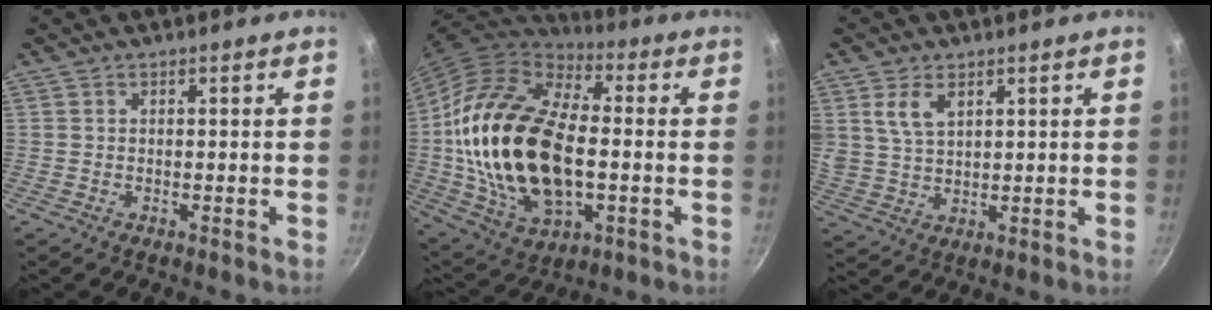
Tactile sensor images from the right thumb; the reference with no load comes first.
{"total": 27.5, "force": [-1.2, 16.0, 22.4], "torque": [-0.422, 0.020, -0.016]}
{"total": 6.1, "force": [2.9, 3.5, 4.0], "torque": [-0.068, -0.012, 0.062]}